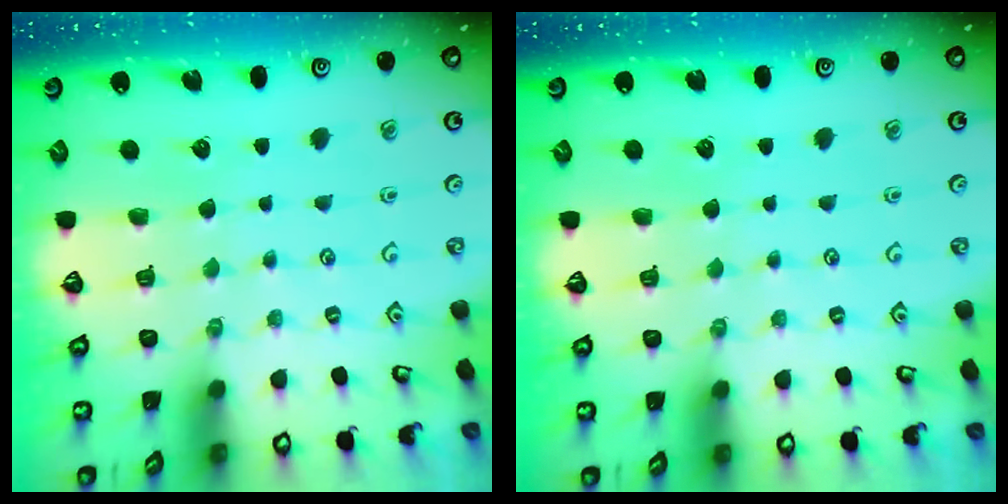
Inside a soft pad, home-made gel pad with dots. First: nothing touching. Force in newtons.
{"total": 0.0}